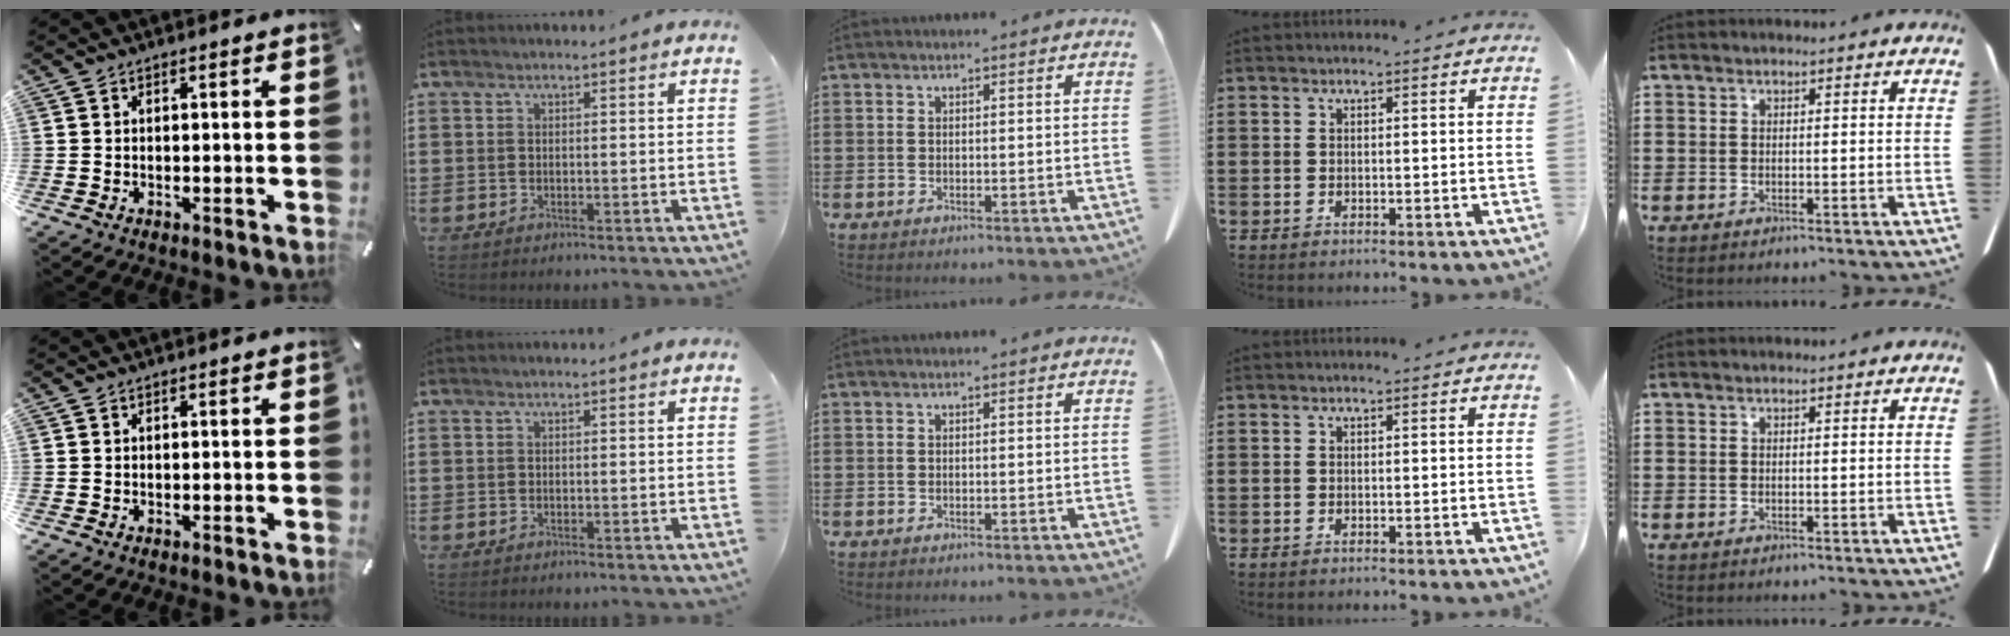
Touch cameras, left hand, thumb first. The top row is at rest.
{}